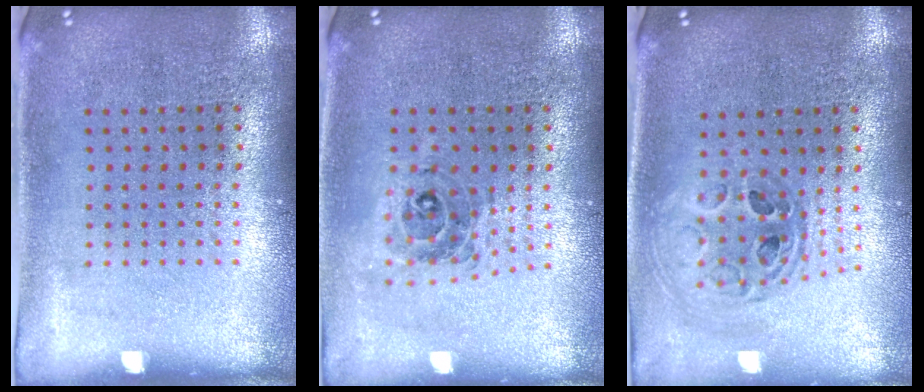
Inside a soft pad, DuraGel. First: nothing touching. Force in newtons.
{"total": 0.7, "press": 0.7, "slide": 0.1}
{"total": 0.9, "press": 0.8, "slide": 0.1}